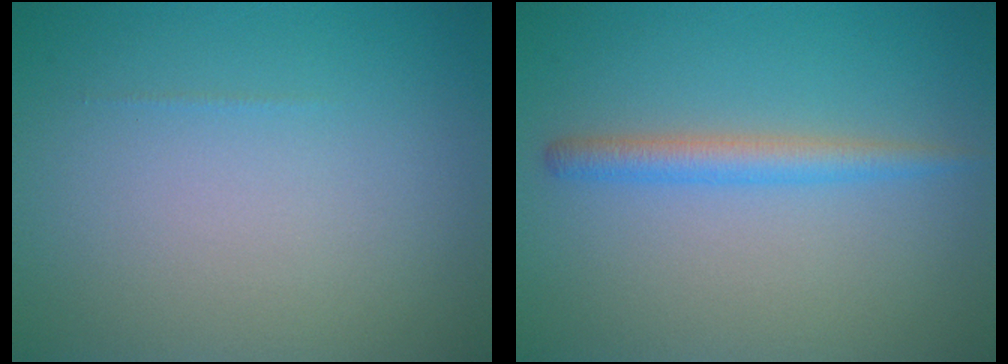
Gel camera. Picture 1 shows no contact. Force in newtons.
{"total": 2.2, "press": 2.2, "slide": 0.2}